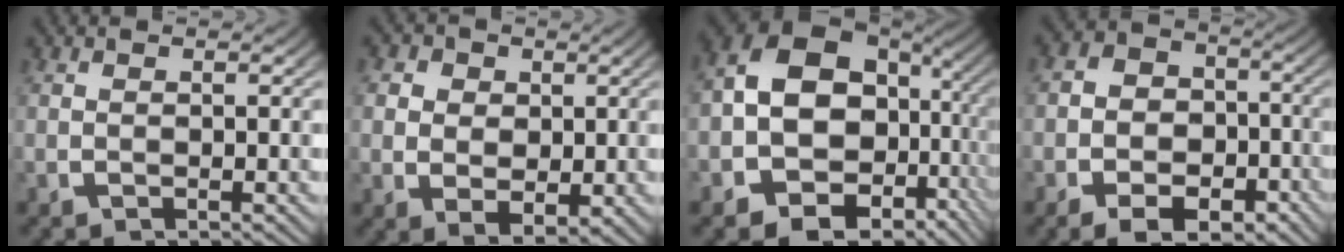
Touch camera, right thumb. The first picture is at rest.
{"total": 5.2, "force": [0.2, 4.2, 3.1], "torque": [-0.062, -0.027, 0.013]}
{"total": 15.8, "force": [-3.9, 12.1, 9.3], "torque": [-0.200, -0.071, -0.050]}
{"total": 7.3, "force": [-2.7, 5.5, 3.9], "torque": [-0.065, -0.026, -0.040]}